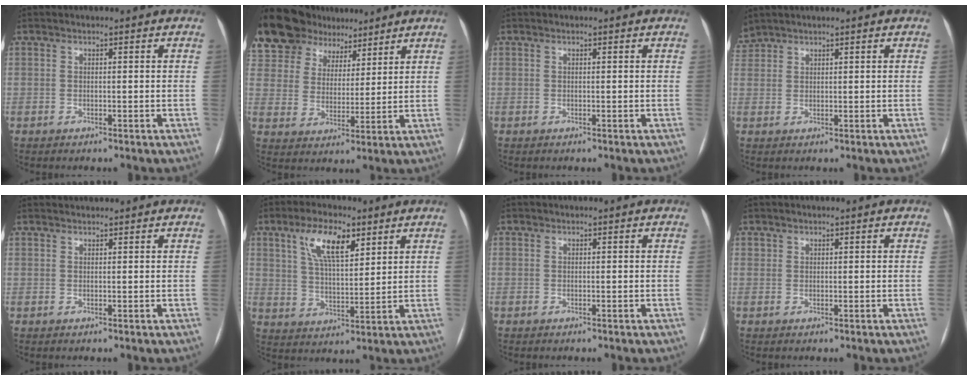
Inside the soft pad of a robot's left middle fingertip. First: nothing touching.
{"total": 14.6, "force": [12.0, 7.4, 4.0], "torque": [-0.114, 0.027, 0.220]}
{"total": 0.0}
{"total": 2.3, "force": [2.2, 0.7, 0.0], "torque": [-0.009, 0.017, 0.048]}
{"total": 2.0, "force": [2.0, 0.2, 0.3], "torque": [-0.001, 0.017, 0.034]}
{"total": 9.1, "force": [4.9, 3.1, 7.0], "torque": [-0.136, 0.011, 0.092]}
{"total": 0.0}
{"total": 0.7, "force": [0.4, 0.5, 0.0], "torque": [0.006, -0.002, 0.005]}